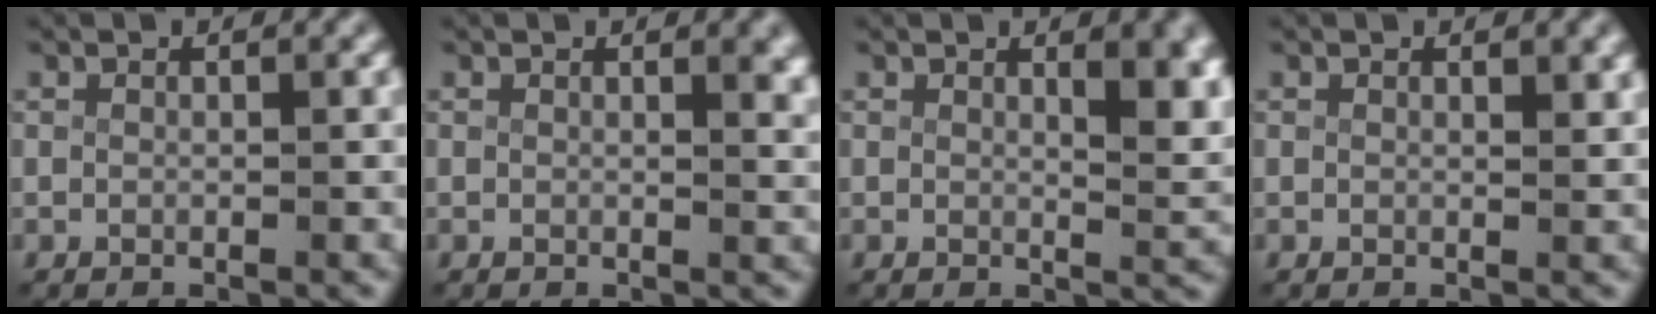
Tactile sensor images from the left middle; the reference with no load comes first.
{"total": 1.2, "force": [0.8, 0.0, 0.9], "torque": [-0.006, -0.007, 0.013]}
{"total": 3.3, "force": [1.5, 0.8, 2.8], "torque": [-0.030, -0.016, 0.027]}
{"total": 0.6, "force": [0.6, 0.0, 0.2], "torque": [-0.002, -0.006, 0.009]}